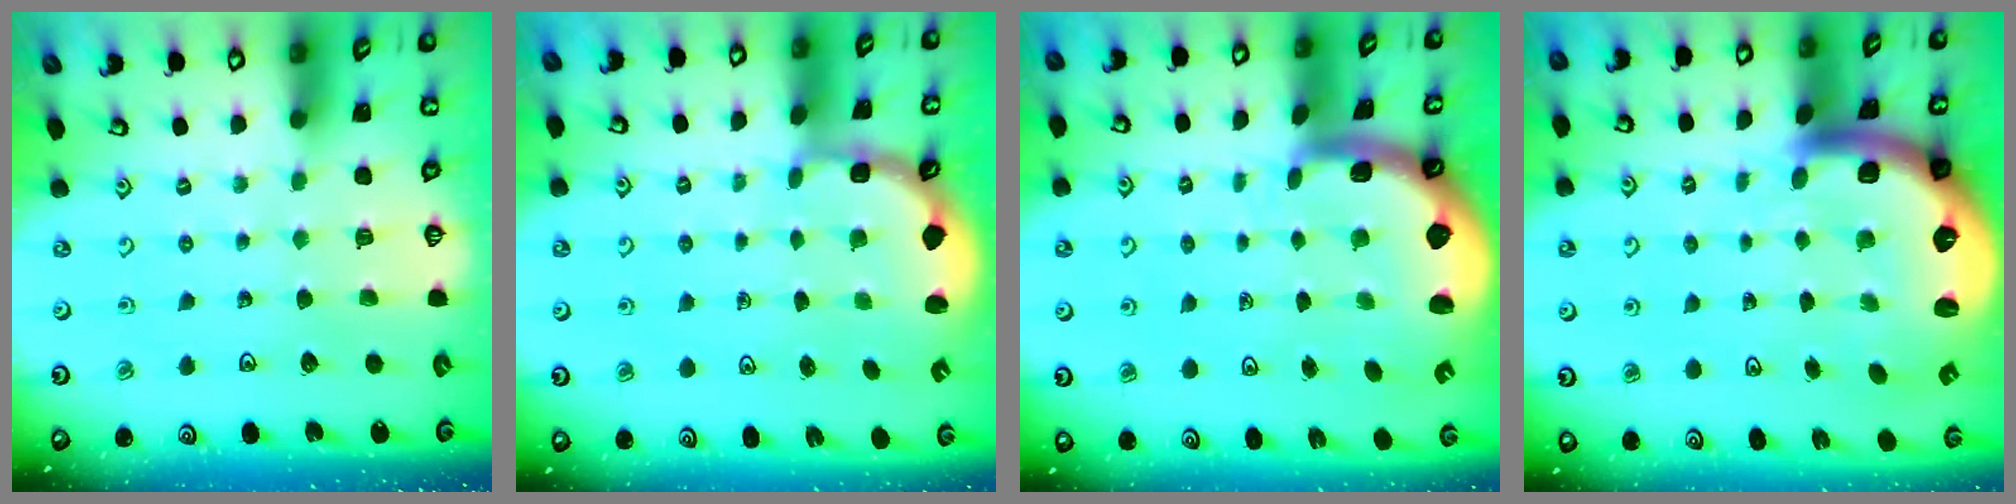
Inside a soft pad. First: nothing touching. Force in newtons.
{"total": 2.7, "press": 2.1, "slide": 1.7}
{"total": 3.8, "press": 3.2, "slide": 2.1}
{"total": 8.8, "press": 8.6, "slide": 1.9}